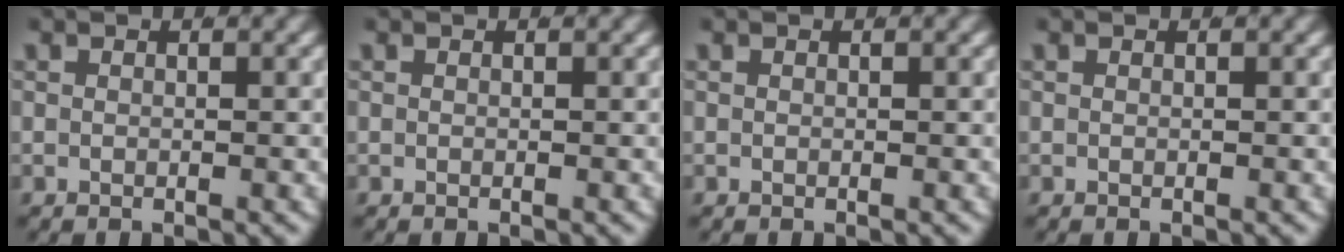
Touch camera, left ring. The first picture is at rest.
{"total": 1.1, "force": [-0.2, -1.0, -0.3], "torque": [0.011, -0.013, 0.007]}
{"total": 0.0}
{"total": 0.0}